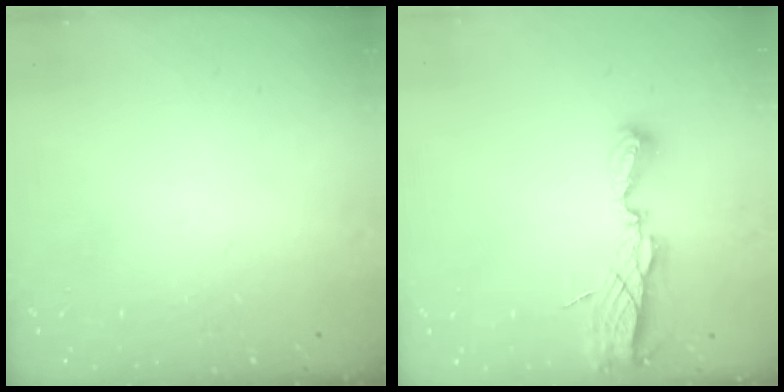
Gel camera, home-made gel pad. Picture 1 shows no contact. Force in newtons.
{"total": 6.2, "press": 6.2, "slide": 0.0}